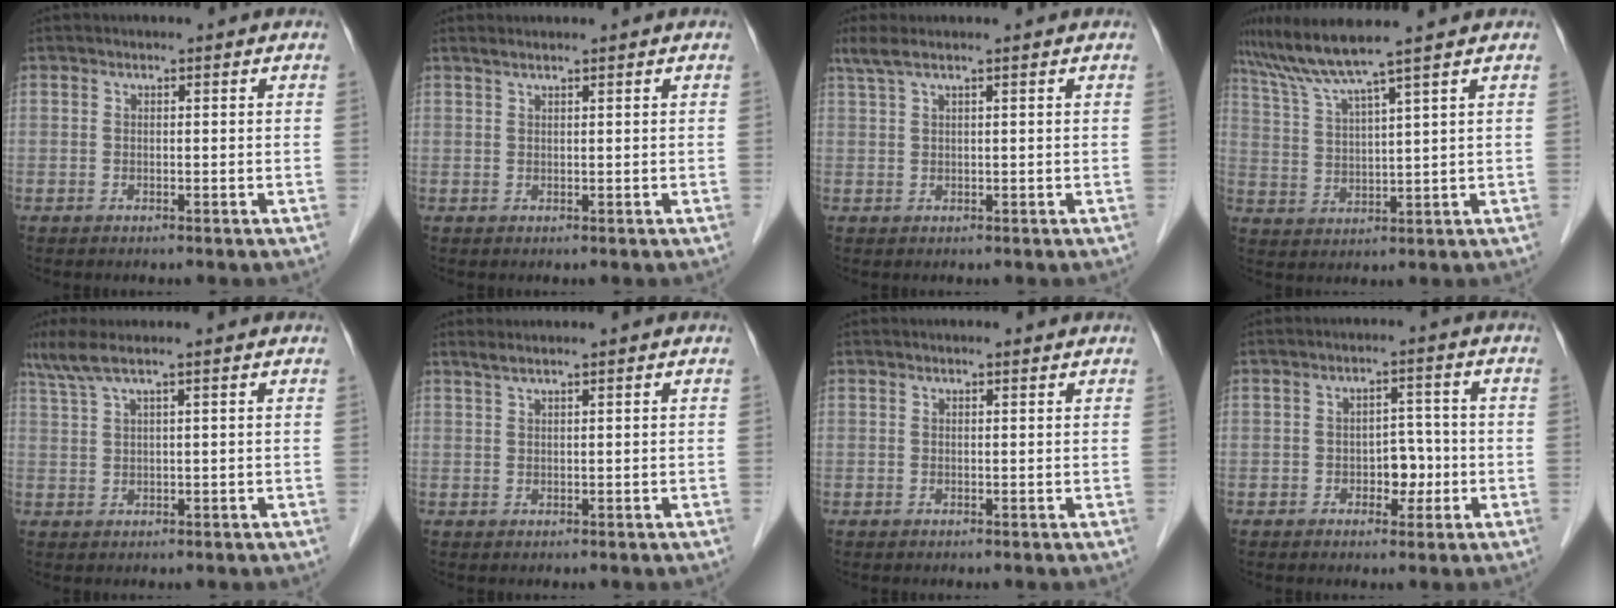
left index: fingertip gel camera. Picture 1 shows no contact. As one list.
[{"total": 1.7, "force": [1.5, -0.2, 0.8], "torque": [-0.015, 0.015, 0.032]}, {"total": 4.0, "force": [3.1, -0.2, 2.5], "torque": [-0.056, 0.033, 0.063]}, {"total": 7.9, "force": [6.5, -2.1, 3.8], "torque": [-0.081, 0.008, 0.127]}, {"total": 5.5, "force": [4.2, -0.6, 3.5], "torque": [-0.080, 0.025, 0.084]}, {"total": 2.1, "force": [1.8, -0.3, 1.1], "torque": [-0.021, 0.015, 0.039]}, {"total": 1.7, "force": [1.6, 0.3, 0.6], "torque": [-0.010, 0.013, 0.023]}, {"total": 3.7, "force": [-1.0, 2.4, 2.6], "torque": [-0.032, 0.008, -0.013]}]